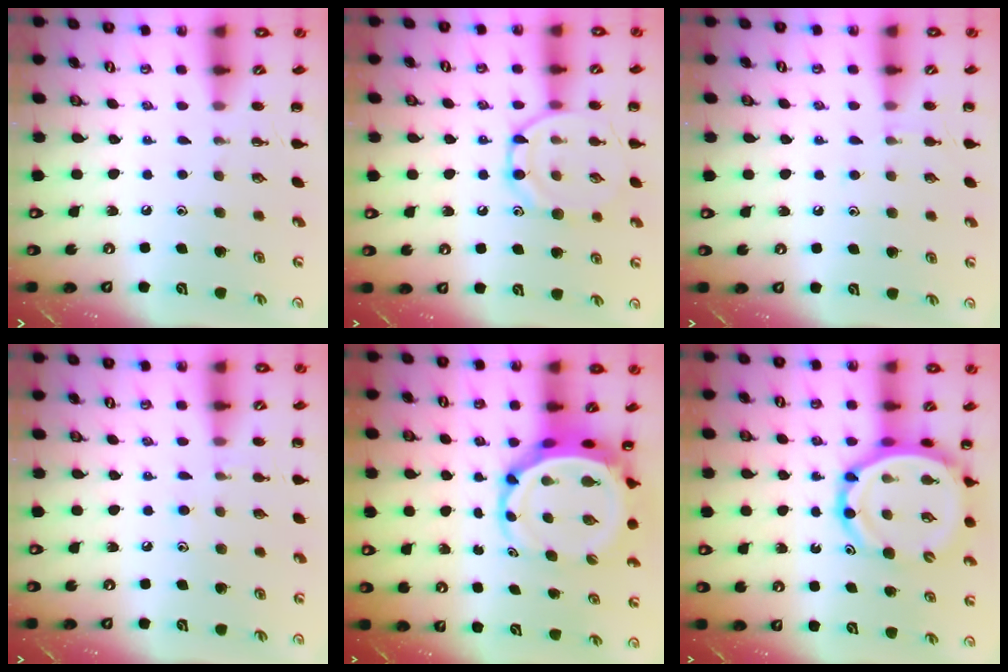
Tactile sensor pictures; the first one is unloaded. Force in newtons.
{"total": 11.7, "press": 11.7, "slide": 0.7}
{"total": 5.2, "press": 4.9, "slide": 1.6}
{"total": 5.5, "press": 5.3, "slide": 1.7}
{"total": 6.6, "press": 6.3, "slide": 2.0}
{"total": 13.7, "press": 13.1, "slide": 4.0}